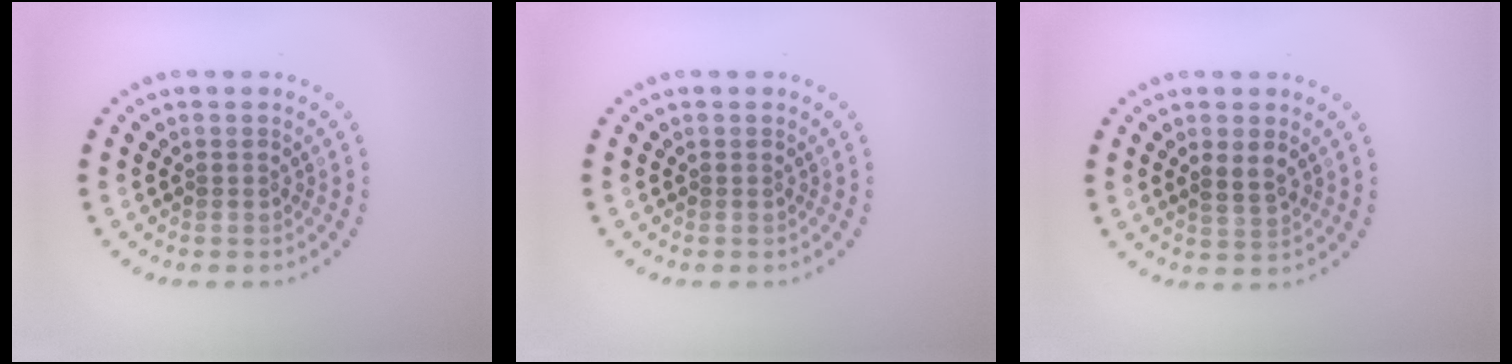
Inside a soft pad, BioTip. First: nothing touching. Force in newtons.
{"total": 0.0}
{"total": 1.8, "press": 1.7, "slide": 0.6}